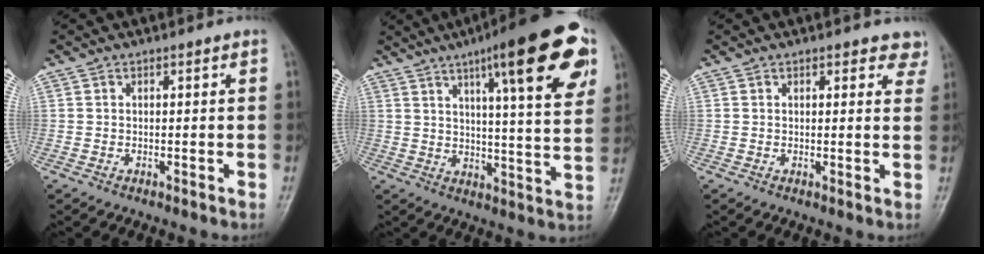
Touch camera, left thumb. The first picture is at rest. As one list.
[{"total": 20.9, "force": [10.3, 4.1, 17.7], "torque": [-0.223, -0.022, 0.142]}, {"total": 3.9, "force": [3.2, 1.8, 1.3], "torque": [0.017, -0.013, 0.026]}]